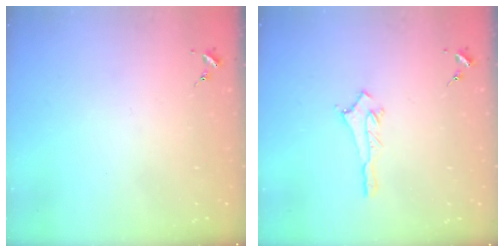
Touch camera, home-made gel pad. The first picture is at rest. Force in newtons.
{"total": 3.0, "press": 2.9, "slide": 0.3}